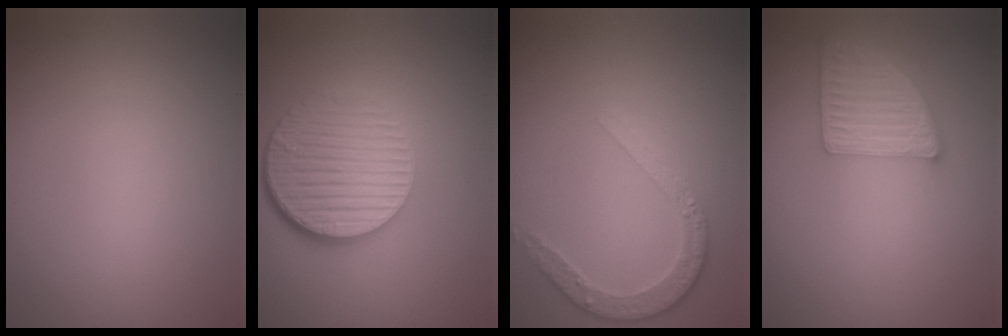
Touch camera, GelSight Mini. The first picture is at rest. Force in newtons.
{"total": 6.3, "press": 4.3, "slide": 4.6}
{"total": 3.5, "press": 2.8, "slide": 2.1}
{"total": 4.5, "press": 3.6, "slide": 2.7}